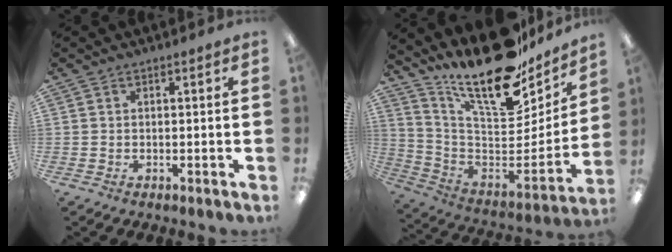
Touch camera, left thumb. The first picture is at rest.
{"total": 21.0, "force": [16.1, 7.4, 11.2], "torque": [-0.164, -0.131, 0.273]}